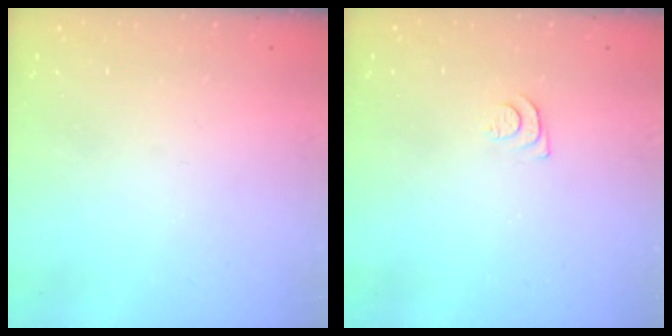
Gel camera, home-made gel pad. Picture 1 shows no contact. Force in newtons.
{"total": 5.5, "press": 5.5, "slide": 0.5}